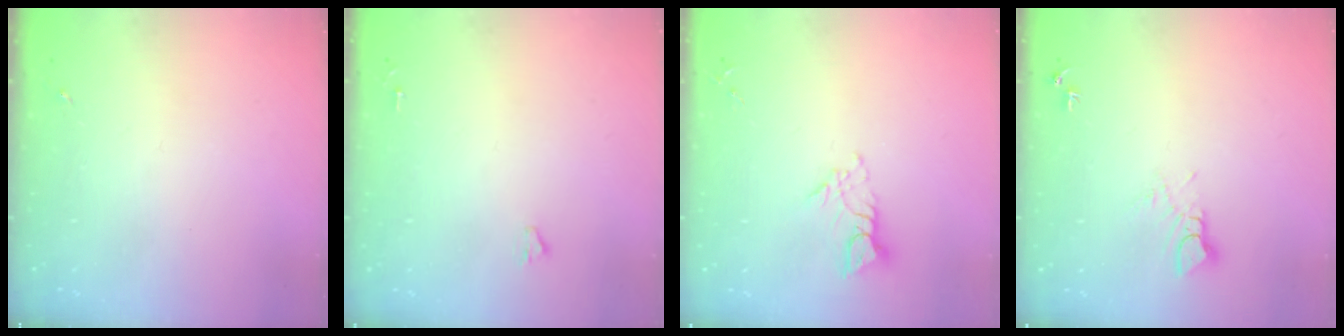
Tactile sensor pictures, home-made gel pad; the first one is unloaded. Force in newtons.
{"total": 0.9, "press": 0.9, "slide": 0.1}
{"total": 6.6, "press": 6.6, "slide": 0.3}
{"total": 5.6, "press": 5.6, "slide": 0.5}